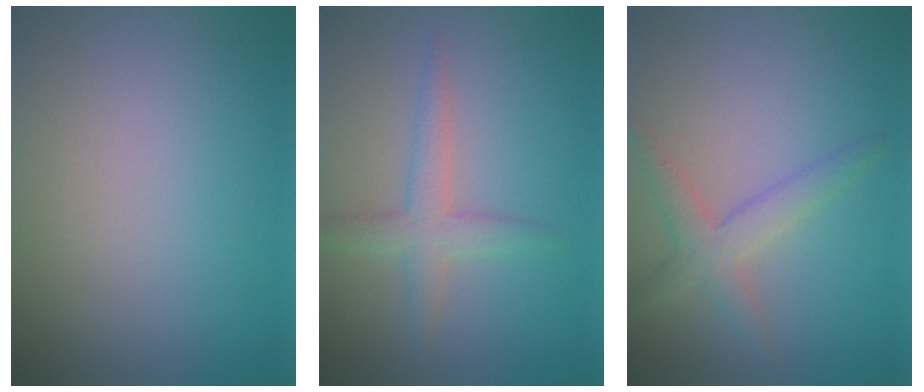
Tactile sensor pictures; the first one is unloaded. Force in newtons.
{"total": 2.4, "press": 2.4, "slide": 0.1}
{"total": 2.7, "press": 2.7, "slide": 0.1}